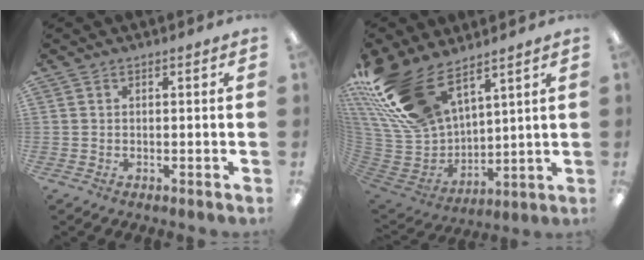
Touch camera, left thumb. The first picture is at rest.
{"total": 23.8, "force": [15.9, 11.8, 13.1], "torque": [-0.293, -0.083, 0.295]}